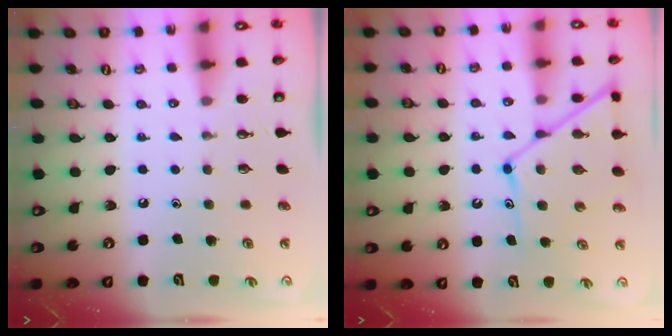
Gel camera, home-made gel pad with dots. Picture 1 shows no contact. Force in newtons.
{"total": 12.3, "press": 12.3, "slide": 1.0}